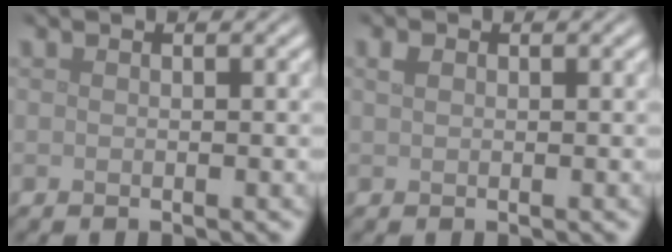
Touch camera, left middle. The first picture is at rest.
{"total": 0.8, "force": [0.4, 0.6, 0.5], "torque": [-0.011, 0.001, 0.006]}